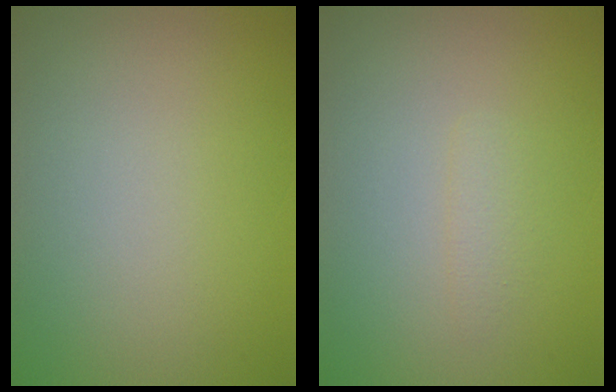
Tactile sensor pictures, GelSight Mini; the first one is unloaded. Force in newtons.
{"total": 1.0, "press": 1.0, "slide": 0.1}